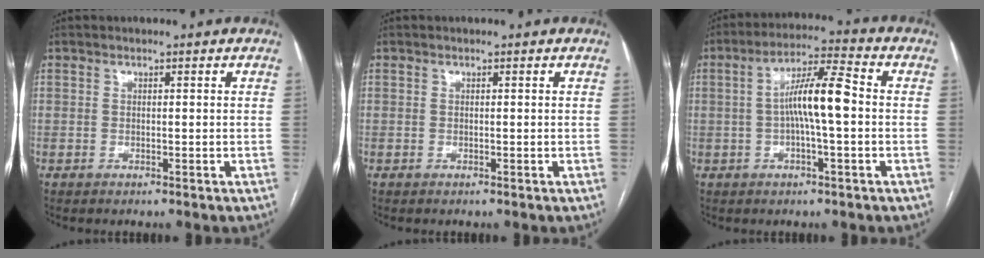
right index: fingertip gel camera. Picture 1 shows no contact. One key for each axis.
{"total": 0.0}
{"total": 8.9, "fx": -0.3, "fy": 0.9, "fz": 8.9, "tx": -0.162, "ty": 0.020, "tz": -0.011}